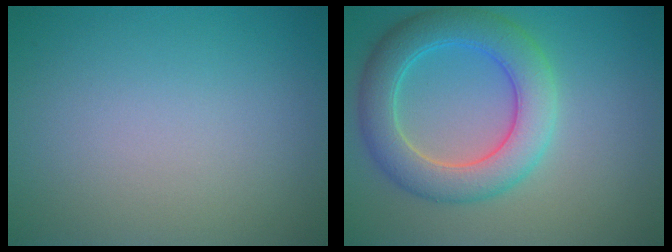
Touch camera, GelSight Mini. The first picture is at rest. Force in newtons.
{"total": 6.3, "press": 6.3, "slide": 0.4}